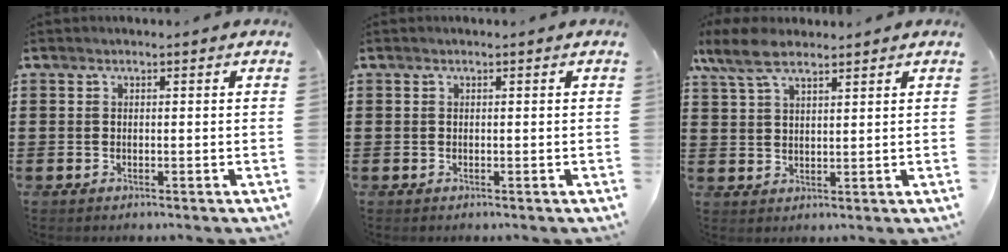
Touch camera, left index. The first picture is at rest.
{"total": 0.0}
{"total": 6.6, "force": [4.8, 2.2, 3.8], "torque": [-0.094, -0.003, 0.089]}